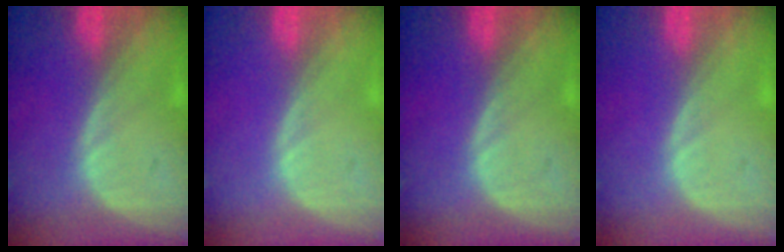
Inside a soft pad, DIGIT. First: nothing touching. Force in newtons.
{"total": 0.0}
{"total": 0.0}
{"total": 0.0}